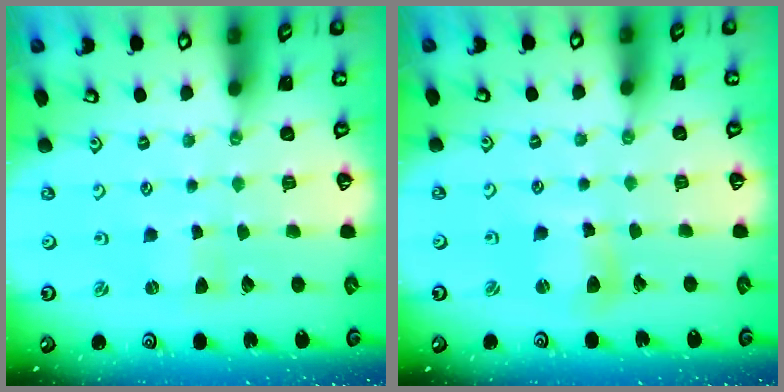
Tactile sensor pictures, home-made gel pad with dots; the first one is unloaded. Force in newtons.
{"total": 5.9, "press": 5.8, "slide": 0.7}